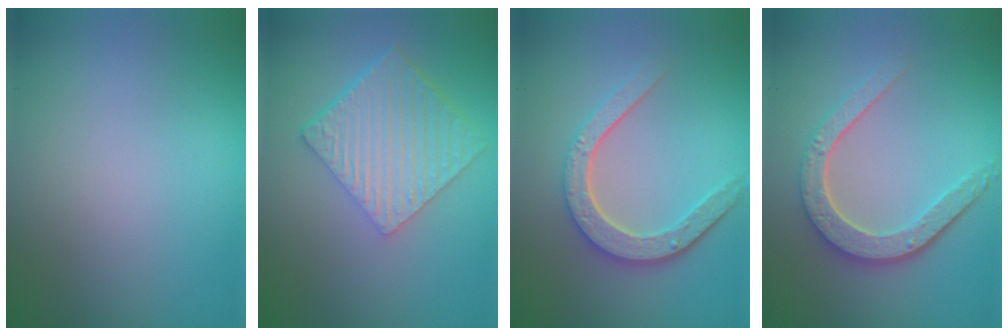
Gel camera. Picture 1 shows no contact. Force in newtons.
{"total": 6.5, "press": 4.4, "slide": 4.7}
{"total": 4.7, "press": 3.5, "slide": 3.1}
{"total": 4.7, "press": 3.6, "slide": 3.0}